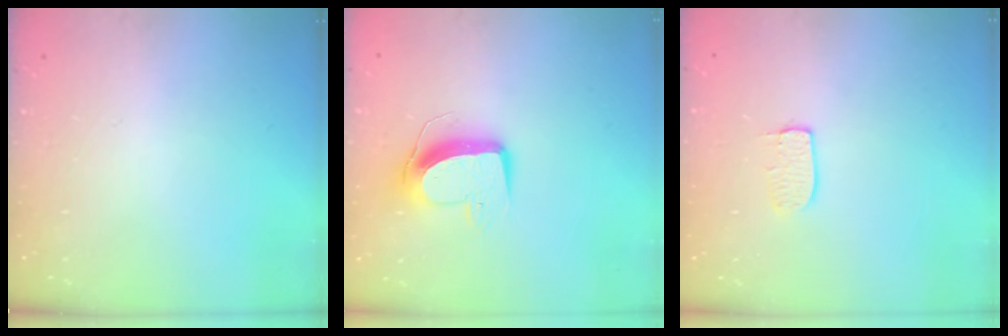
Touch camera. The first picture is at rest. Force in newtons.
{"total": 12.1, "press": 12.1, "slide": 1.0}
{"total": 5.5, "press": 5.5, "slide": 0.1}